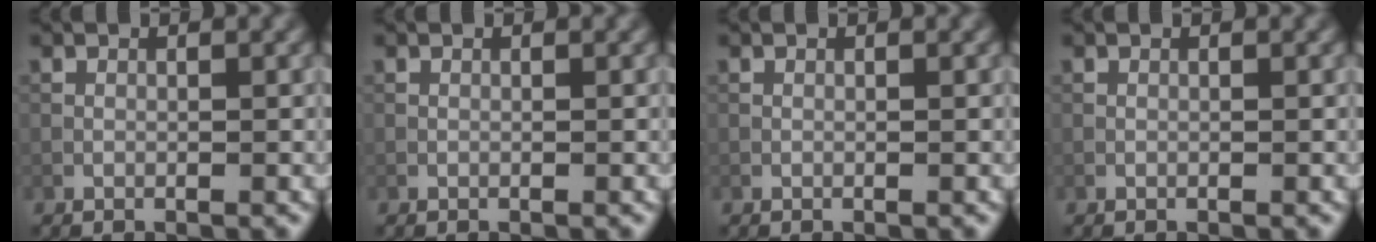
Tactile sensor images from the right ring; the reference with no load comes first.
{"total": 0.0}
{"total": 0.0}
{"total": 0.0}